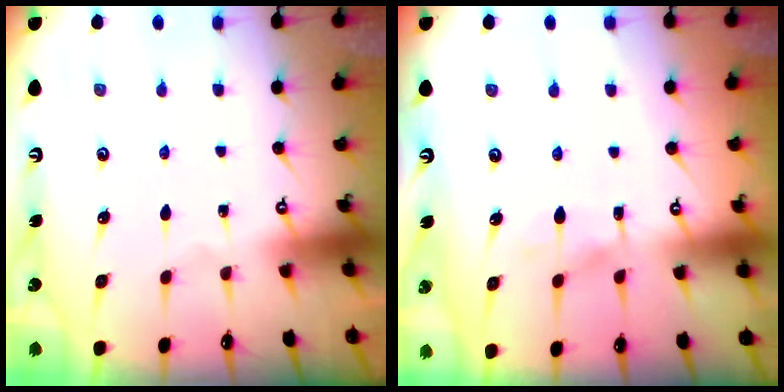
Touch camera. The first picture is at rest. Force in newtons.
{"total": 5.8, "press": 5.8, "slide": 0.5}